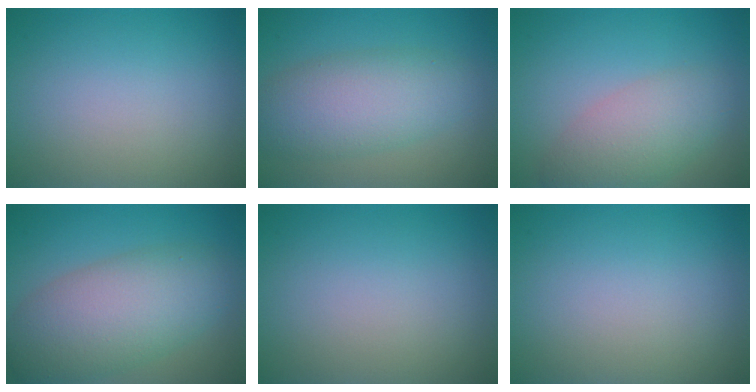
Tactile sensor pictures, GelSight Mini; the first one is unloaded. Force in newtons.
{"total": 6.0, "press": 6.0, "slide": 0.4}
{"total": 4.4, "press": 4.4, "slide": 0.2}
{"total": 7.9, "press": 7.9, "slide": 0.3}
{"total": 0.0}
{"total": 0.0}